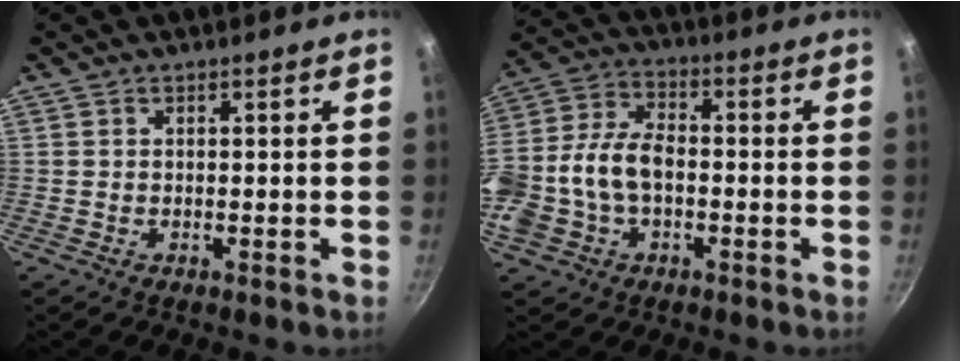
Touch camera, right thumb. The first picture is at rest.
{"total": 14.8, "force": [-2.3, 9.6, 11.0], "torque": [-0.236, 0.035, -0.044]}